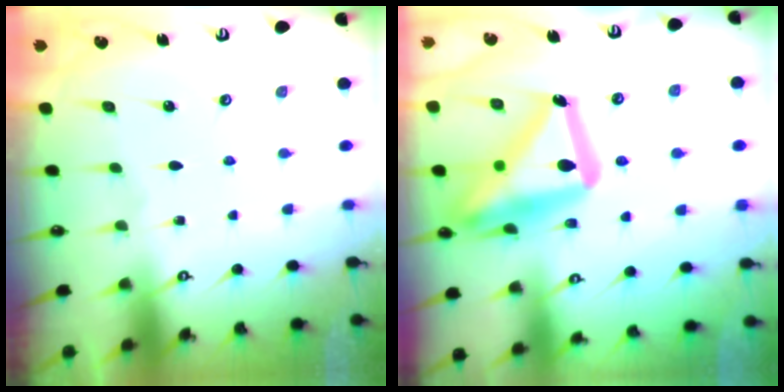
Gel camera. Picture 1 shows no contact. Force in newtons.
{"total": 25.0, "press": 24.9, "slide": 1.9}